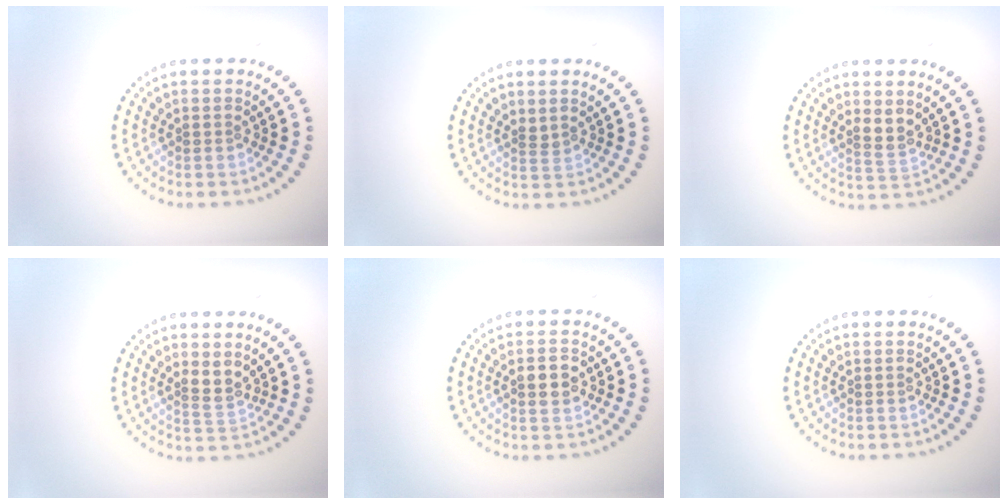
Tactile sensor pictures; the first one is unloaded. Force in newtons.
{"total": 0.6, "press": 0.4, "slide": 0.5}
{"total": 1.7, "press": 1.5, "slide": 0.9}
{"total": 1.7, "press": 1.5, "slide": 0.9}
{"total": 3.0, "press": 3.0, "slide": 0.2}
{"total": 0.0}